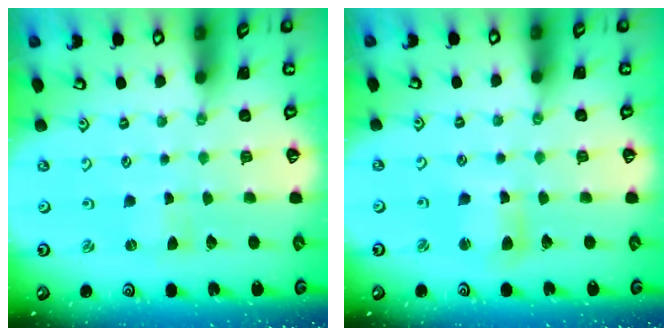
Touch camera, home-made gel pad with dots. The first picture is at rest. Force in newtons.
{"total": 5.8, "press": 5.7, "slide": 0.7}